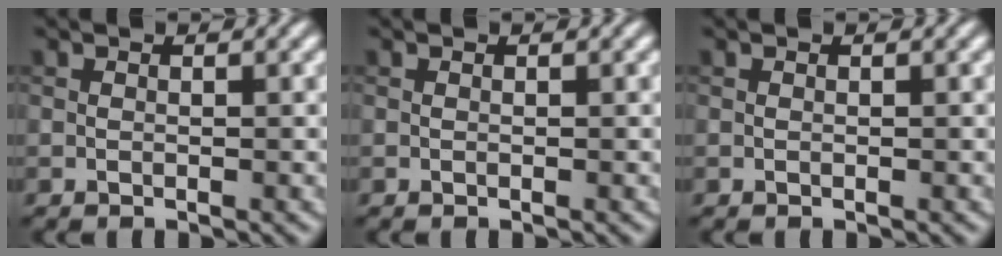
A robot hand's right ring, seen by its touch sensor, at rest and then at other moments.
{"total": 0.0}
{"total": 0.0}